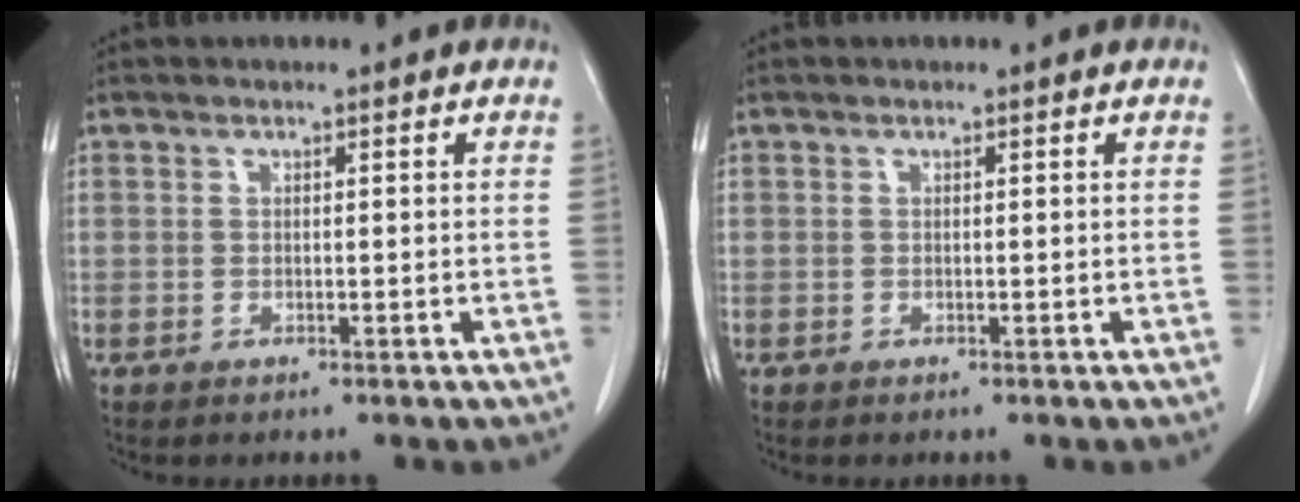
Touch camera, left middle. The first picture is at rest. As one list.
[{"total": 0.0}]